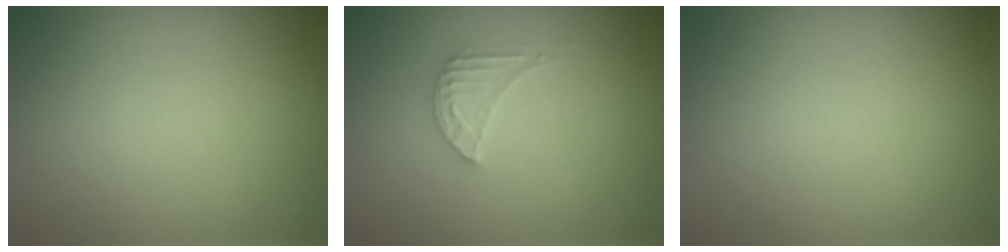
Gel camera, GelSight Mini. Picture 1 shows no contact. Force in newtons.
{"total": 2.3, "press": 2.3, "slide": 0.3}
{"total": 0.0}